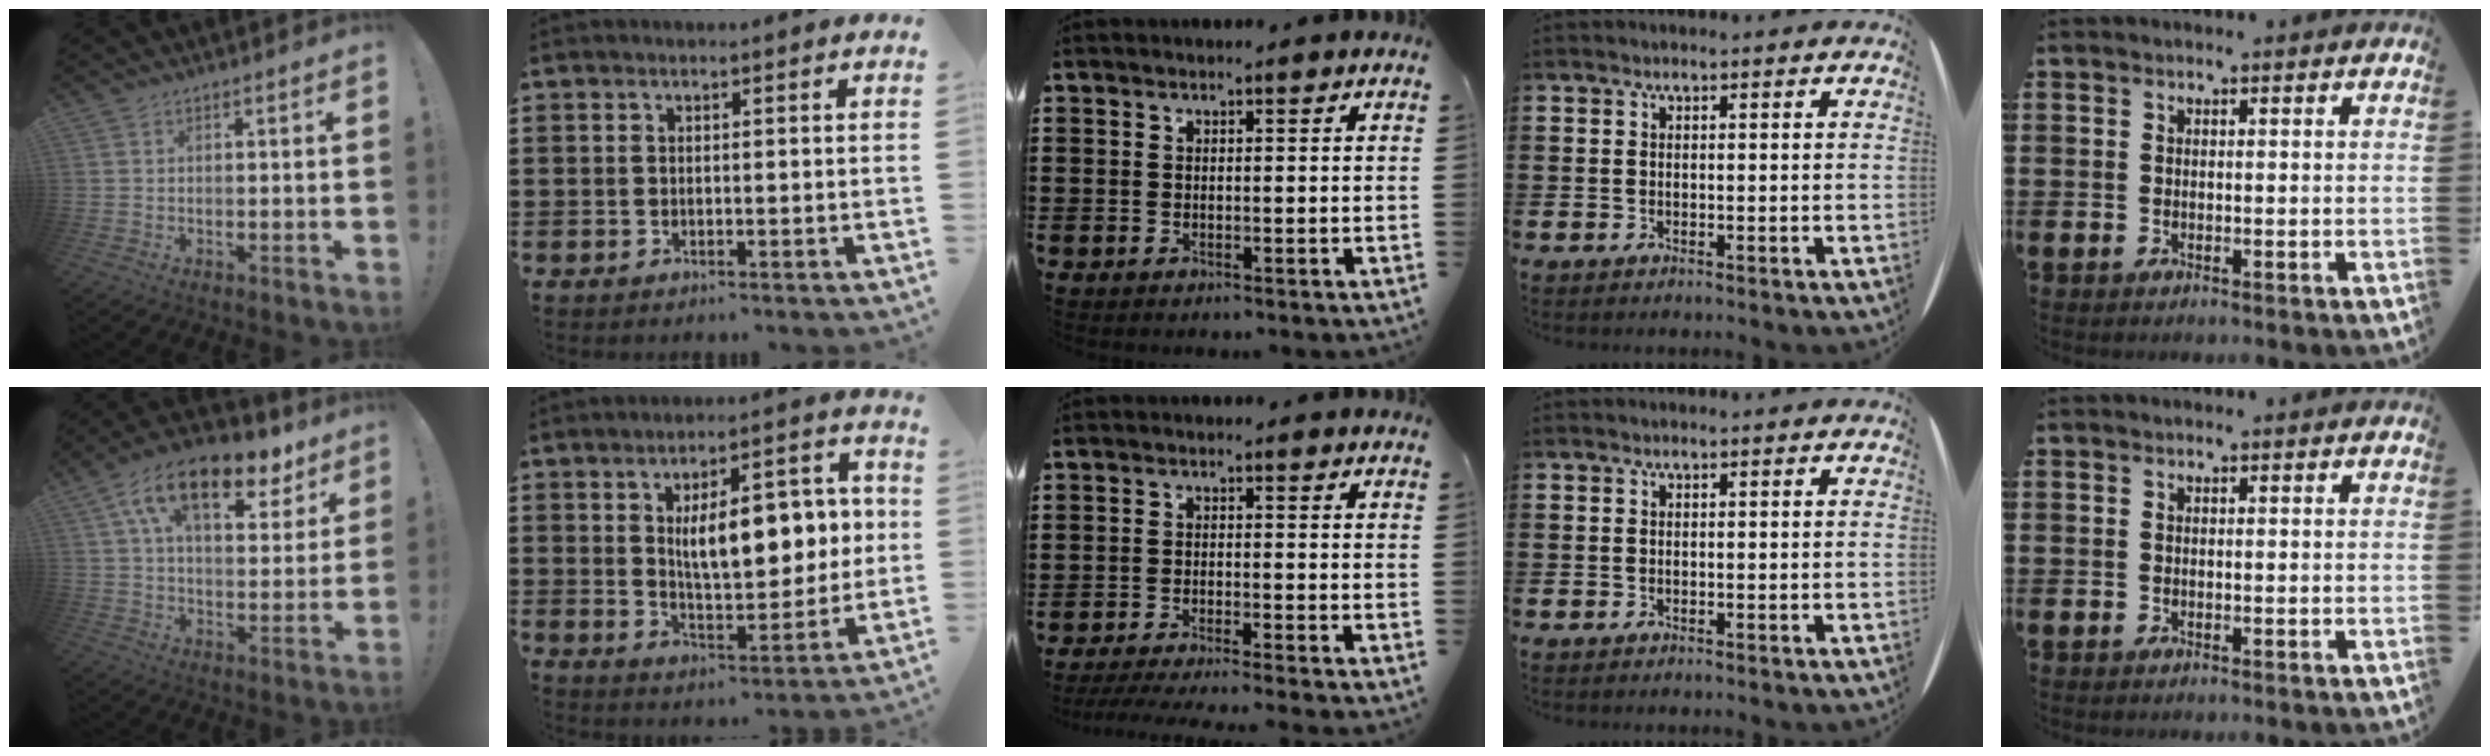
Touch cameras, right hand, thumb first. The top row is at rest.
{"thumb": {"total": 17.7, "force": [9.8, 8.3, 12.1], "torque": [-0.190, -0.048, 0.168]}, "index": {"total": 11.3, "force": [2.1, 5.1, 9.8], "torque": [-0.156, 0.003, 0.032]}, "middle": {"total": 2.9, "force": [-2.6, -0.4, 1.2], "torque": [-0.027, -0.004, -0.054]}}